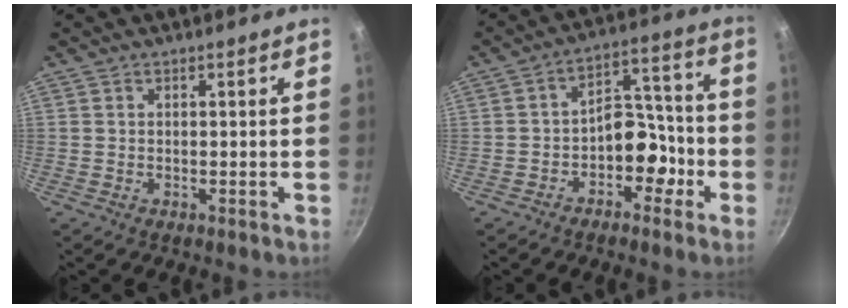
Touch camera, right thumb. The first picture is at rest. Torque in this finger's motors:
{"motor_torque": [2.60, 2.41, 0.74, -0.38, 0.03]}